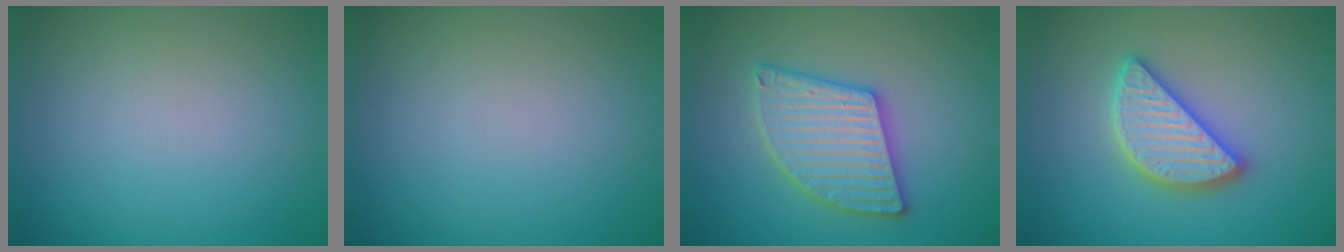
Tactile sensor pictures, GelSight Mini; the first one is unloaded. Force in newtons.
{"total": 0.0}
{"total": 5.4, "press": 5.4, "slide": 0.6}
{"total": 4.8, "press": 4.7, "slide": 0.4}